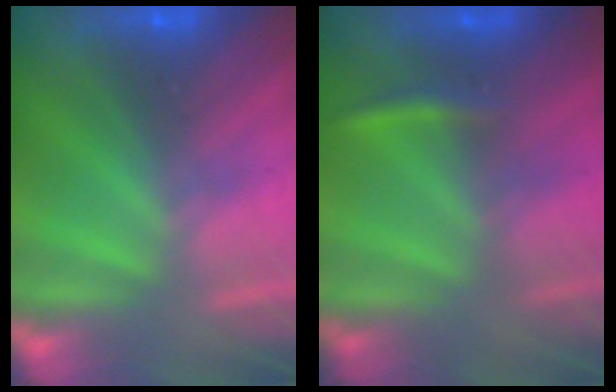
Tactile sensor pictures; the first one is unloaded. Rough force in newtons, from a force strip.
{"total": 2.3}